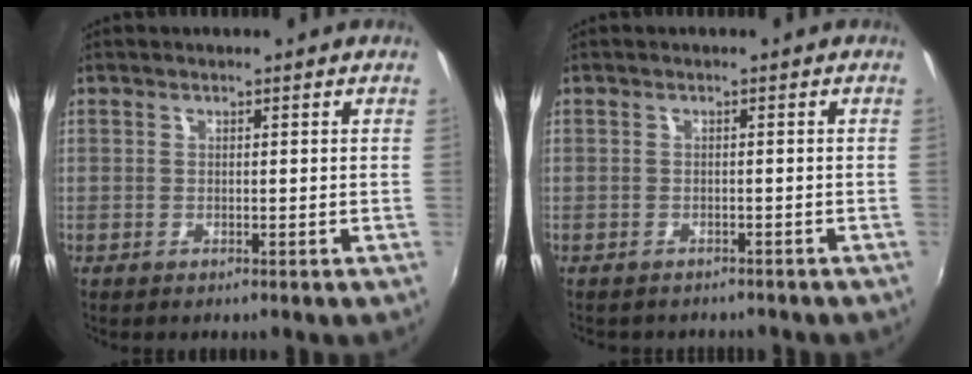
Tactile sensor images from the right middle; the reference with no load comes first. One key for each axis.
{"total": 3.3, "fx": -2.9, "fy": 1.4, "fz": 0.9, "tx": -0.022, "ty": -0.014, "tz": -0.038}